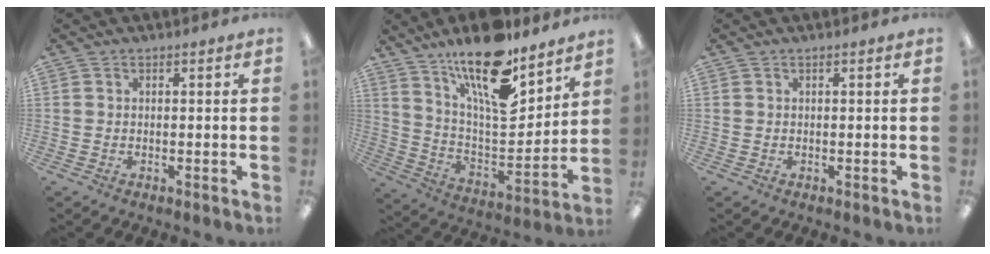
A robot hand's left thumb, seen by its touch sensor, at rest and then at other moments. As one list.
[{"total": 19.7, "force": [13.9, 6.6, 12.3], "torque": [-0.210, -0.094, 0.238]}, {"total": 0.0}]